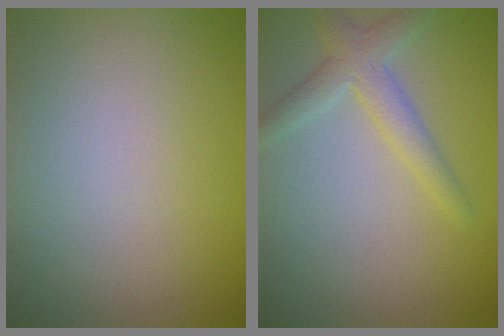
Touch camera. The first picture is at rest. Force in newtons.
{"total": 2.7, "press": 2.7, "slide": 0.1}